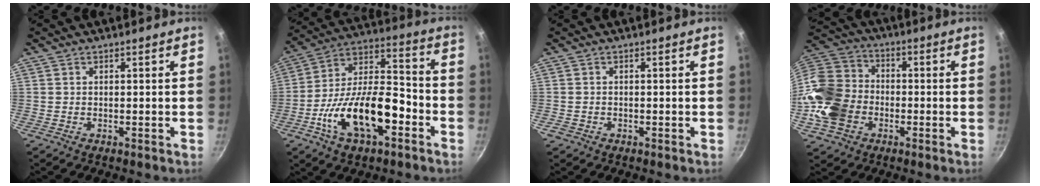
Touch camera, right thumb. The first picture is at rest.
{"total": 19.5, "force": [-7.5, 9.2, 15.5], "torque": [-0.248, 0.052, -0.137]}
{"total": 1.1, "force": [-0.5, 0.8, 0.4], "torque": [-0.008, 0.002, -0.006]}
{"total": 17.2, "force": [-4.3, 13.7, 9.4], "torque": [-0.183, 0.041, -0.094]}